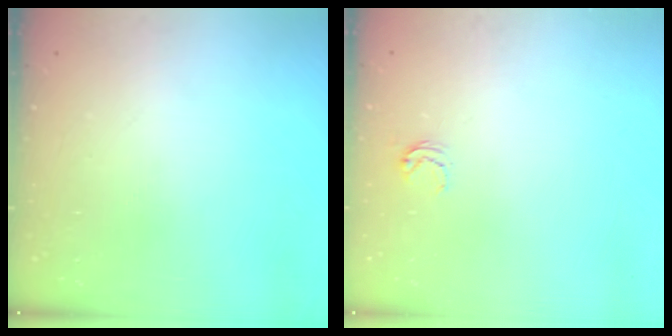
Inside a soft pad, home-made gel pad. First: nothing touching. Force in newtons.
{"total": 3.8, "press": 3.8, "slide": 0.3}